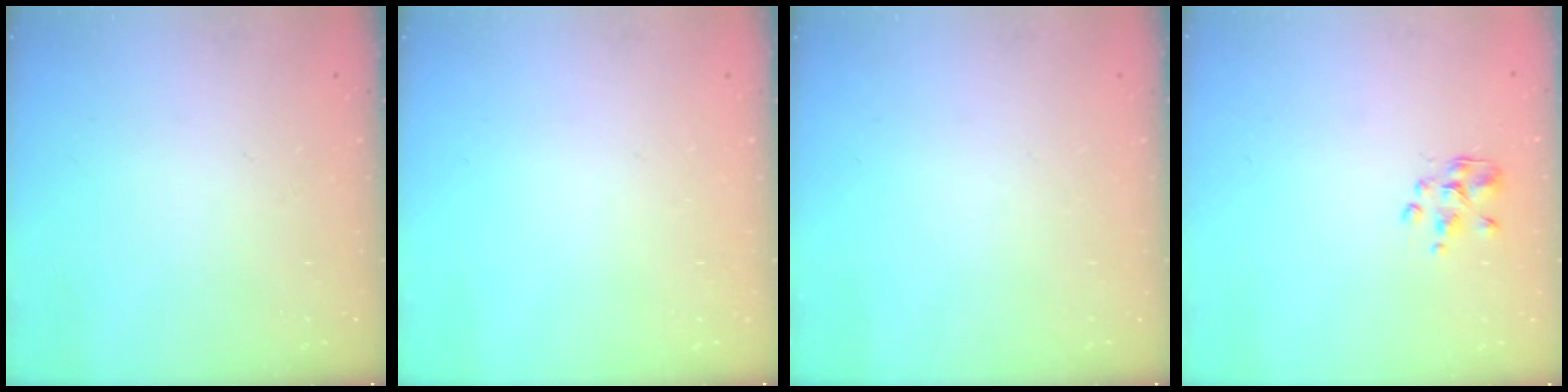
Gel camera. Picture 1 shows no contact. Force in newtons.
{"total": 0.0}
{"total": 0.0}
{"total": 2.3, "press": 2.1, "slide": 0.8}